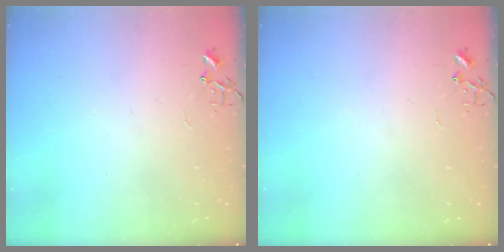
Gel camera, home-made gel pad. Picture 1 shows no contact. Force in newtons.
{"total": 0.0}